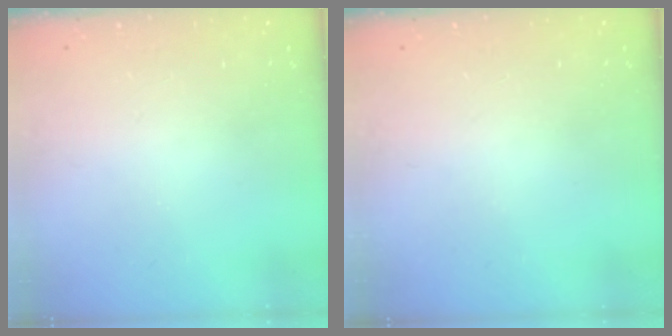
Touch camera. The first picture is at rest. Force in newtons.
{"total": 0.0}